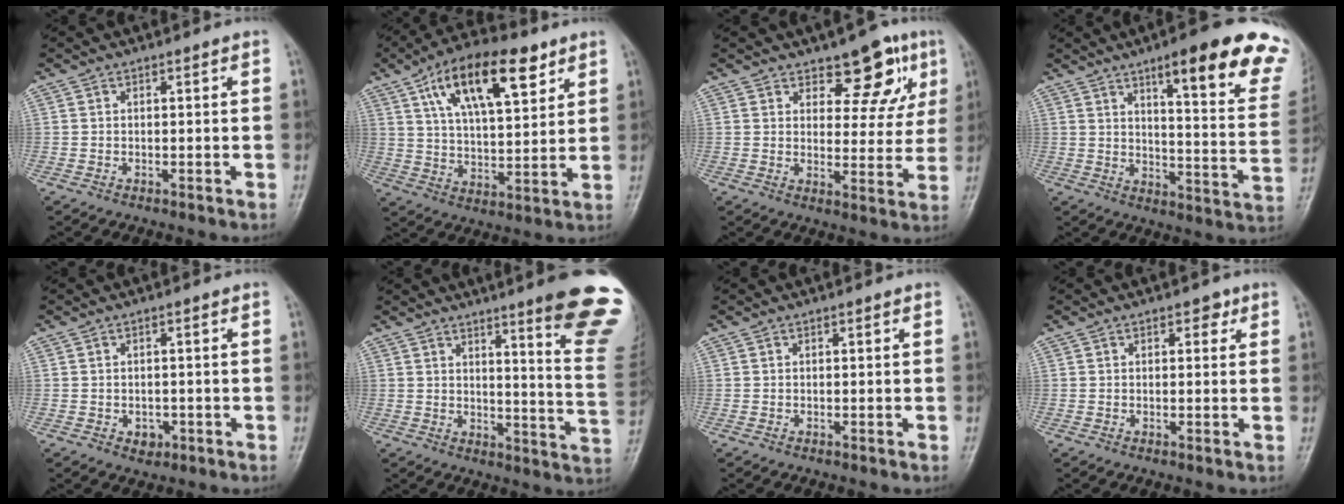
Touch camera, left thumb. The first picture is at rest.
{"total": 17.7, "force": [8.8, 7.4, 13.4], "torque": [-0.193, -0.022, 0.151]}
{"total": 10.2, "force": [6.1, 5.3, 6.3], "torque": [-0.032, -0.031, 0.082]}
{"total": 22.0, "force": [13.6, 4.3, 16.8], "torque": [-0.188, -0.056, 0.173]}
{"total": 2.4, "force": [-0.8, 1.9, 1.2], "torque": [-0.005, 0.003, -0.005]}
{"total": 18.2, "force": [12.3, 1.2, 13.3], "torque": [-0.138, -0.087, 0.148]}
{"total": 0.0}
{"total": 1.9, "force": [1.0, 1.2, 1.1], "torque": [-0.001, -0.001, 0.010]}